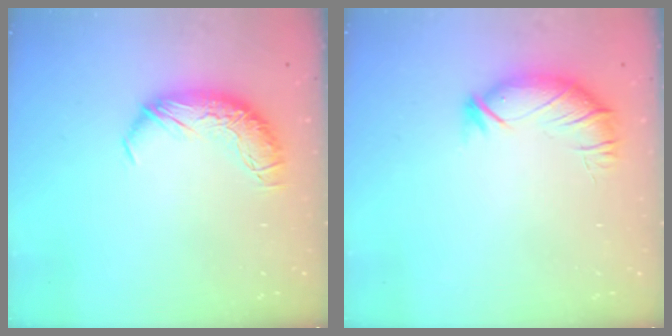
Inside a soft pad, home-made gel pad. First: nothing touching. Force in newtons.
{"total": 3.0, "press": 2.4, "slide": 1.9}